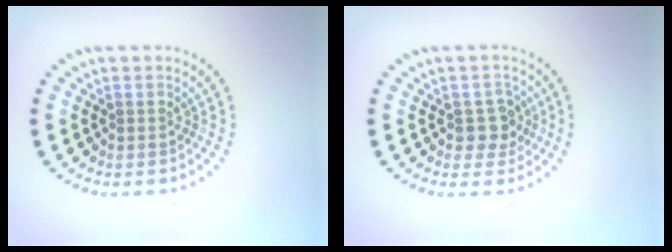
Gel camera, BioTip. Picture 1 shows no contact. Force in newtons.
{"total": 2.4, "press": 2.1, "slide": 1.0}